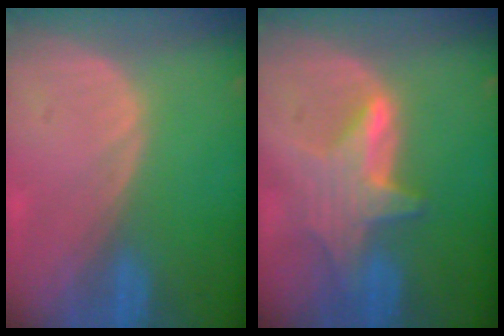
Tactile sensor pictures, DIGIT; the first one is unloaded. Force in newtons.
{"total": 6.9, "press": 6.4, "slide": 2.5}